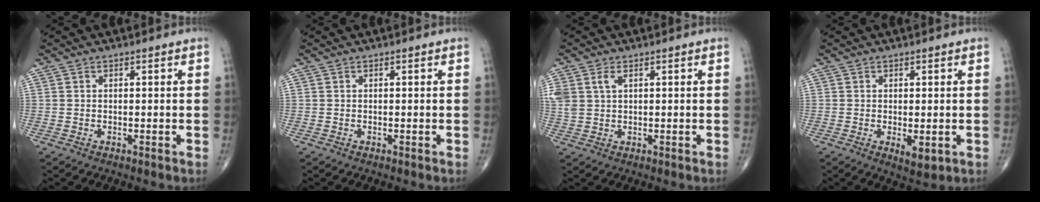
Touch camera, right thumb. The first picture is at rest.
{"total": 0.0}
{"total": 5.0, "force": [1.8, 3.1, 3.5], "torque": [-0.091, 0.008, 0.045]}
{"total": 3.4, "force": [-0.7, 1.6, 2.9], "torque": [-0.038, -0.009, -0.004]}